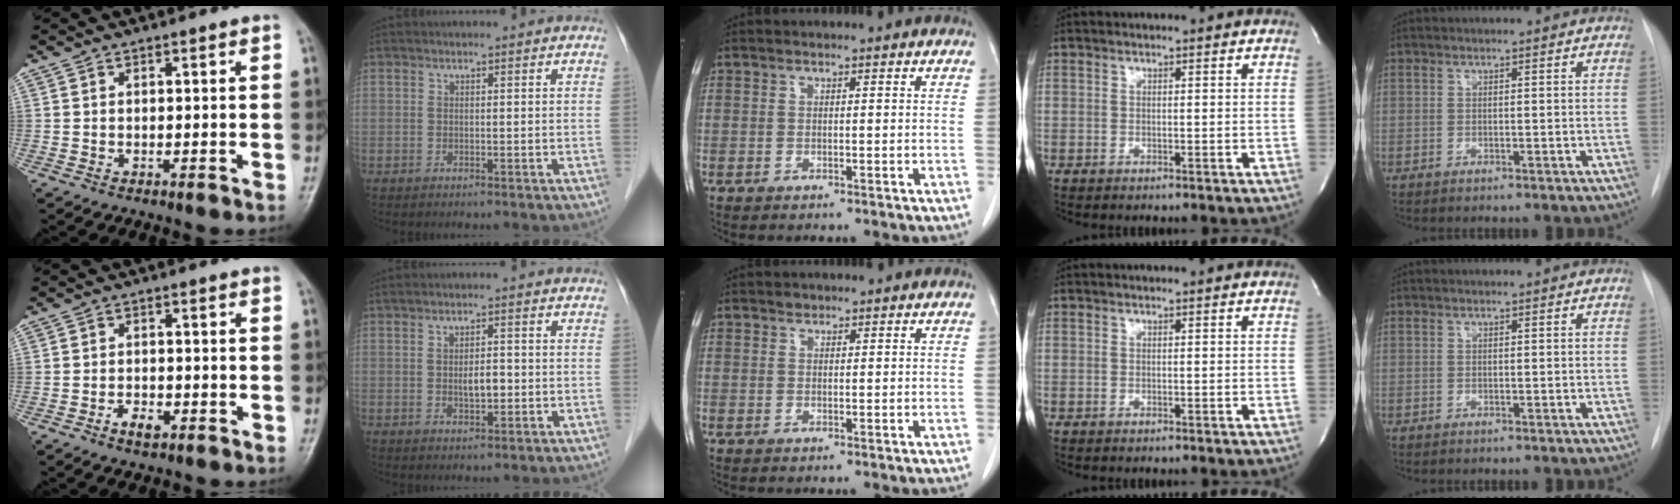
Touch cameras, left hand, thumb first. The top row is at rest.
{"thumb": {"total": 2.9, "force": [-1.6, 1.6, 1.8], "torque": [-0.028, 0.007, -0.026]}, "index": {"total": 2.9, "force": [-0.3, 1.0, 2.7], "torque": [-0.048, 0.001, -0.003]}, "middle": {"total": 0.7, "force": [0.6, 0.4, 0.1], "torque": [-0.001, -0.002, 0.008]}}